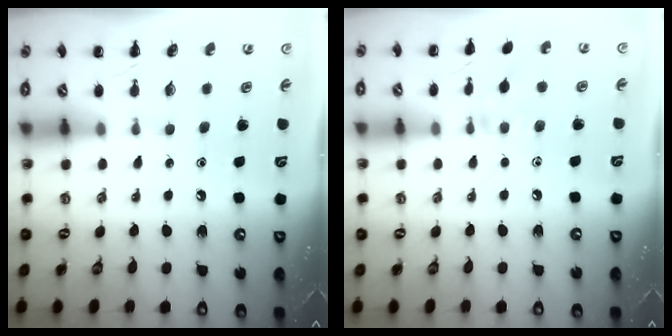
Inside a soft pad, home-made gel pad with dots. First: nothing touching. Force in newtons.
{"total": 5.0, "press": 4.8, "slide": 1.3}